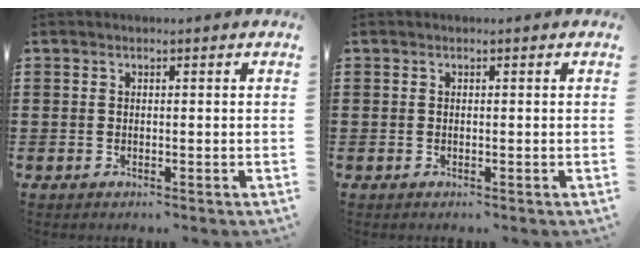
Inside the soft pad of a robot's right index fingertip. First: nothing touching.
{"total": 0.0}